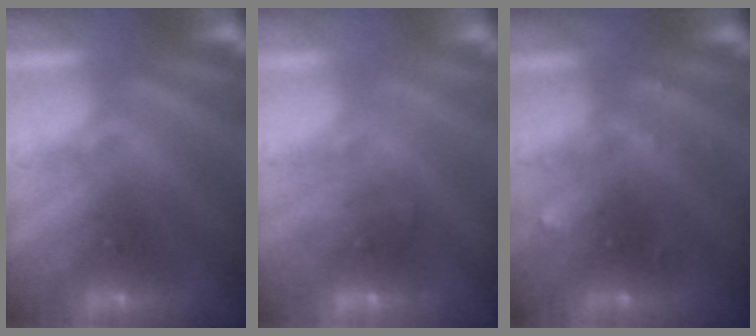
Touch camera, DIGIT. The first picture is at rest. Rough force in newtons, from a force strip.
{"total": 2.3}
{"total": 2.8}